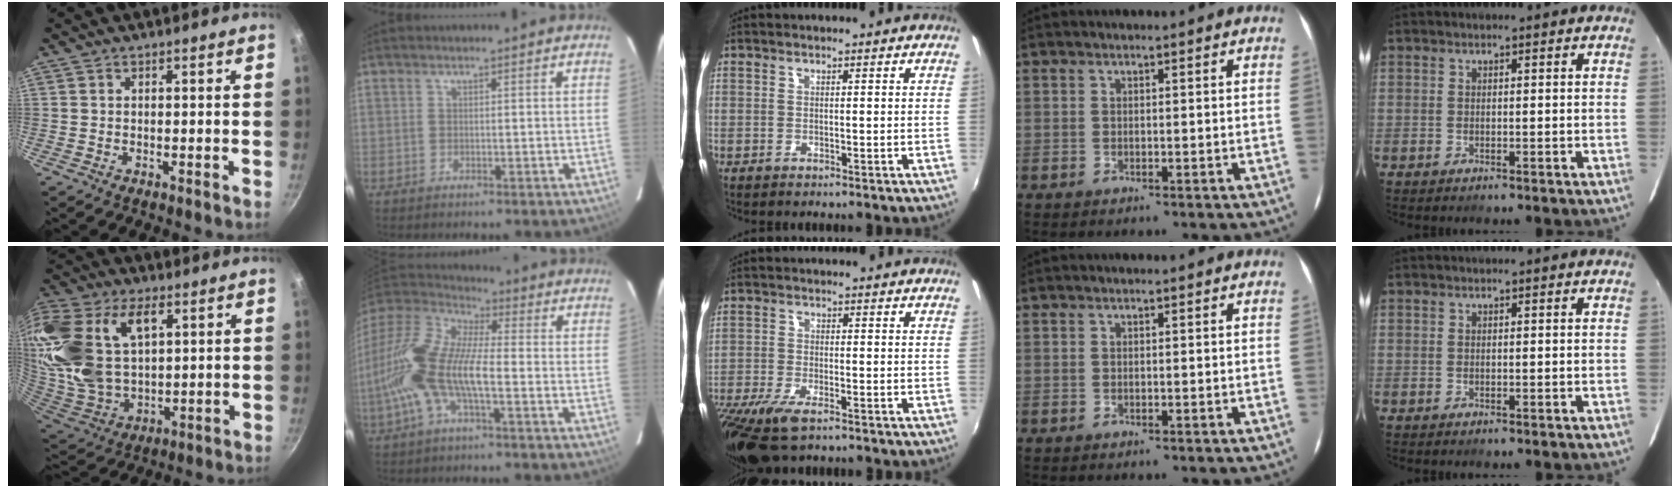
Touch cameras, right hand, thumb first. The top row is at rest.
{"thumb": {"total": 28.3, "force": [10.0, 17.6, 19.8], "torque": [-0.439, 0.009, 0.195]}, "index": {"total": 17.8, "force": [-4.7, 5.9, 16.1], "torque": [-0.323, -0.009, -0.104]}, "middle": {"total": 12.0, "force": [-8.0, 4.2, 7.9], "torque": [-0.187, -0.046, -0.148]}}